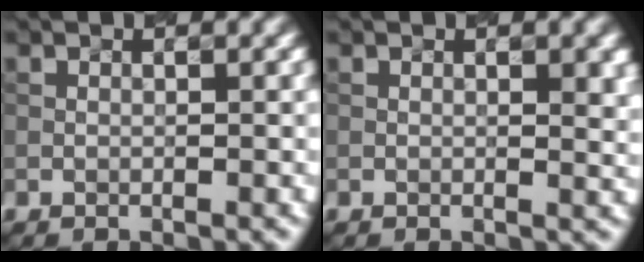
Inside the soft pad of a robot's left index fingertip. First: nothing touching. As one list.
[{"total": 2.5, "force": [0.7, 0.8, 2.2], "torque": [-0.021, 0.003, 0.015]}]